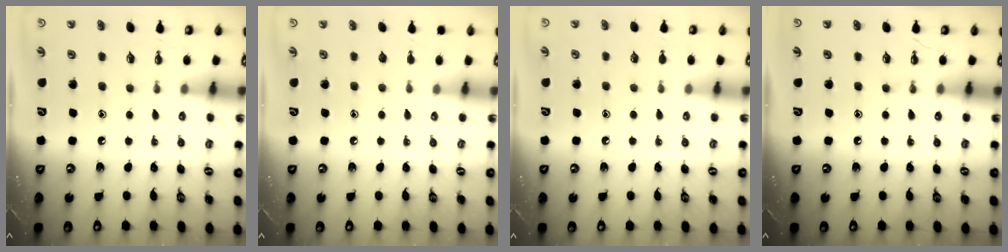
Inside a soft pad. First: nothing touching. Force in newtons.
{"total": 0.0}
{"total": 3.5, "press": 3.5, "slide": 0.3}
{"total": 0.0}